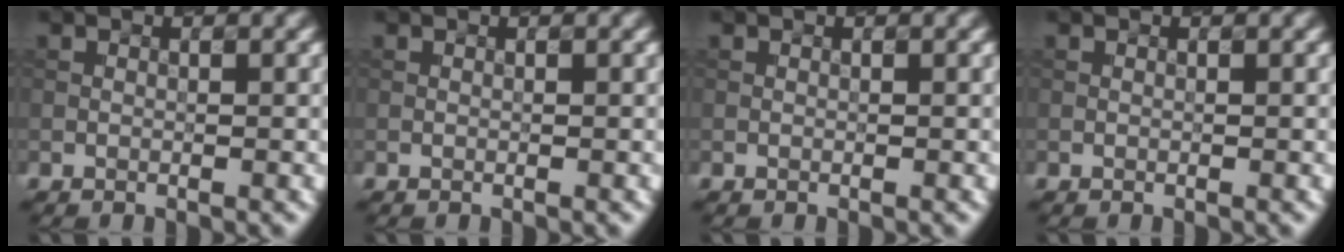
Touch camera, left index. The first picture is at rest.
{"total": 0.0}
{"total": 0.0}
{"total": 0.0}